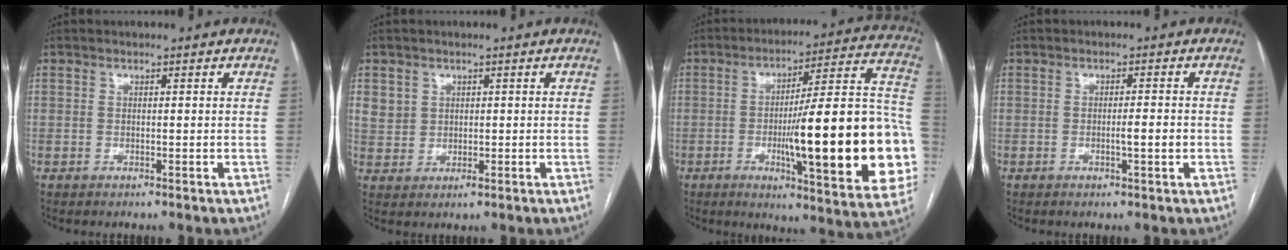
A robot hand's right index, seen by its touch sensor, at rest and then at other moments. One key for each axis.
{"total": 3.3, "fx": 1.3, "fy": 2.9, "fz": 0.6, "tx": -0.011, "ty": 0.002, "tz": 0.029}
{"total": 27.1, "fx": -5.3, "fy": 3.4, "fz": 26.4, "tx": -0.287, "ty": 0.010, "tz": -0.071}
{"total": 2.3, "fx": -0.6, "fy": 0.0, "fz": 2.2, "tx": -0.036, "ty": -0.002, "tz": -0.011}